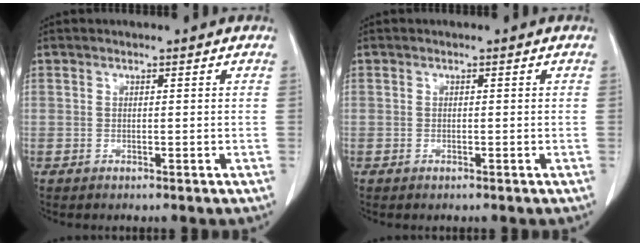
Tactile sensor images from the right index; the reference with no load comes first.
{"total": 0.0}